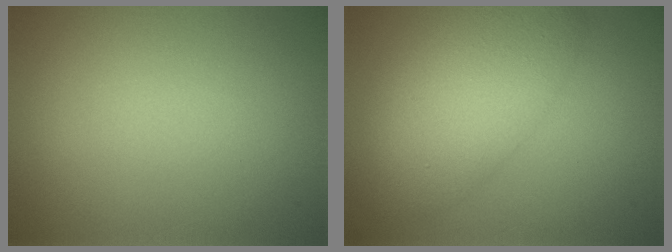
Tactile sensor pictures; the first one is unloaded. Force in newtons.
{"total": 7.3, "press": 7.3, "slide": 0.3}